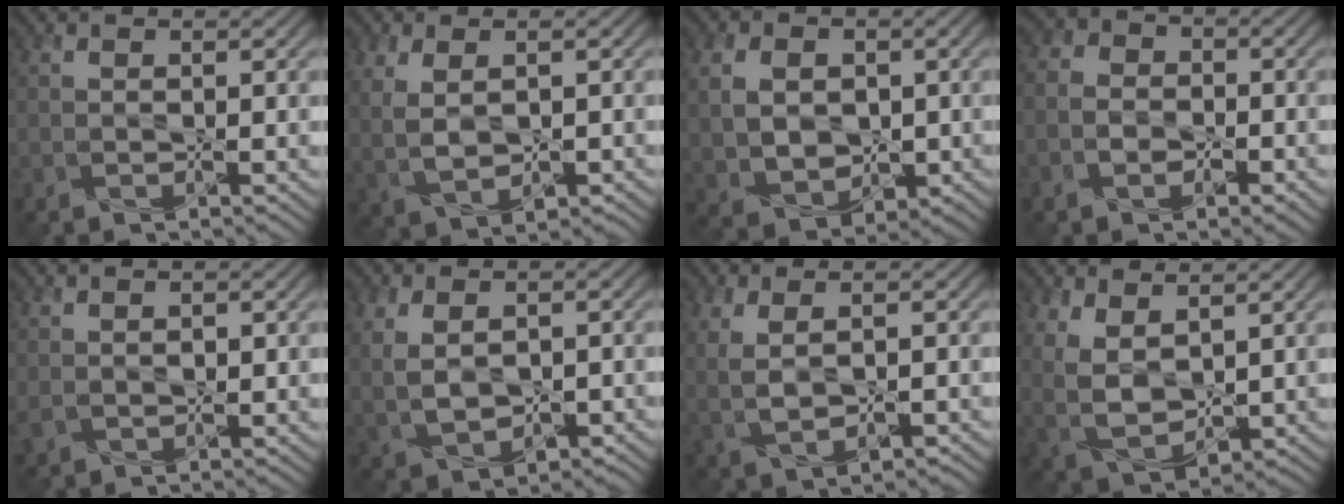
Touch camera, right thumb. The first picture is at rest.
{"total": 5.2, "force": [0.8, 2.9, 4.3], "torque": [-0.102, -0.003, 0.021]}
{"total": 8.1, "force": [0.7, 6.2, 5.1], "torque": [-0.132, -0.003, 0.017]}
{"total": 5.2, "force": [-2.2, 3.7, 2.9], "torque": [-0.050, -0.005, -0.050]}
{"total": 2.0, "force": [0.1, 1.4, 1.4], "torque": [-0.034, -0.005, 0.008]}
{"total": 6.4, "force": [0.2, 4.1, 4.9], "torque": [-0.110, -0.011, 0.016]}
{"total": 4.5, "force": [0.5, 2.1, 4.0], "torque": [-0.092, -0.001, 0.015]}
{"total": 7.2, "force": [2.5, 4.1, 5.4], "torque": [-0.146, -0.009, 0.054]}